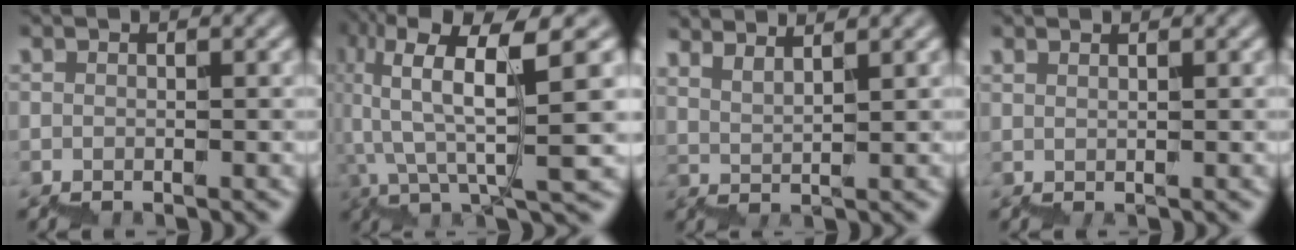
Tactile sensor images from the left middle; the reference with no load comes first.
{"total": 11.0, "force": [5.4, 2.5, 9.2], "torque": [-0.173, 0.025, 0.103]}
{"total": 5.0, "force": [4.7, 1.0, 1.2], "torque": [-0.011, 0.018, 0.056]}
{"total": 0.9, "force": [0.8, 0.2, 0.4], "torque": [0.007, -0.003, 0.015]}